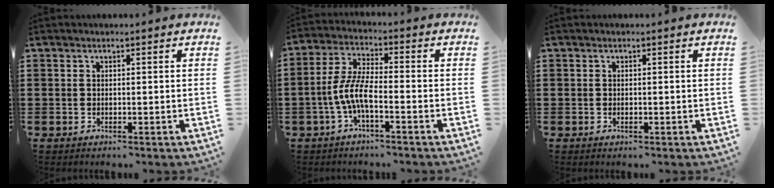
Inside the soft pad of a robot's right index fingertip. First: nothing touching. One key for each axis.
{"total": 6.4, "fx": -2.5, "fy": 1.5, "fz": 5.6, "tx": -0.146, "ty": -0.016, "tz": -0.057}
{"total": 0.0}